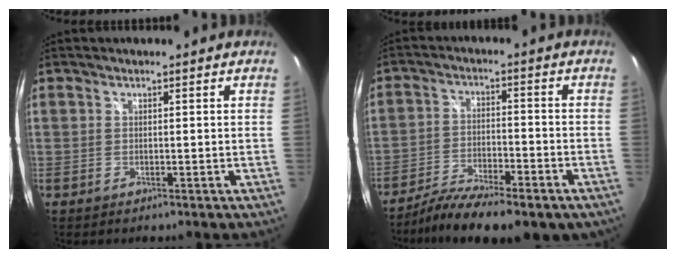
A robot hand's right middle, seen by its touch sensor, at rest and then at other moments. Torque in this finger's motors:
{"motor_torque": [1.05, -1.09, 0.30, 0.12]}